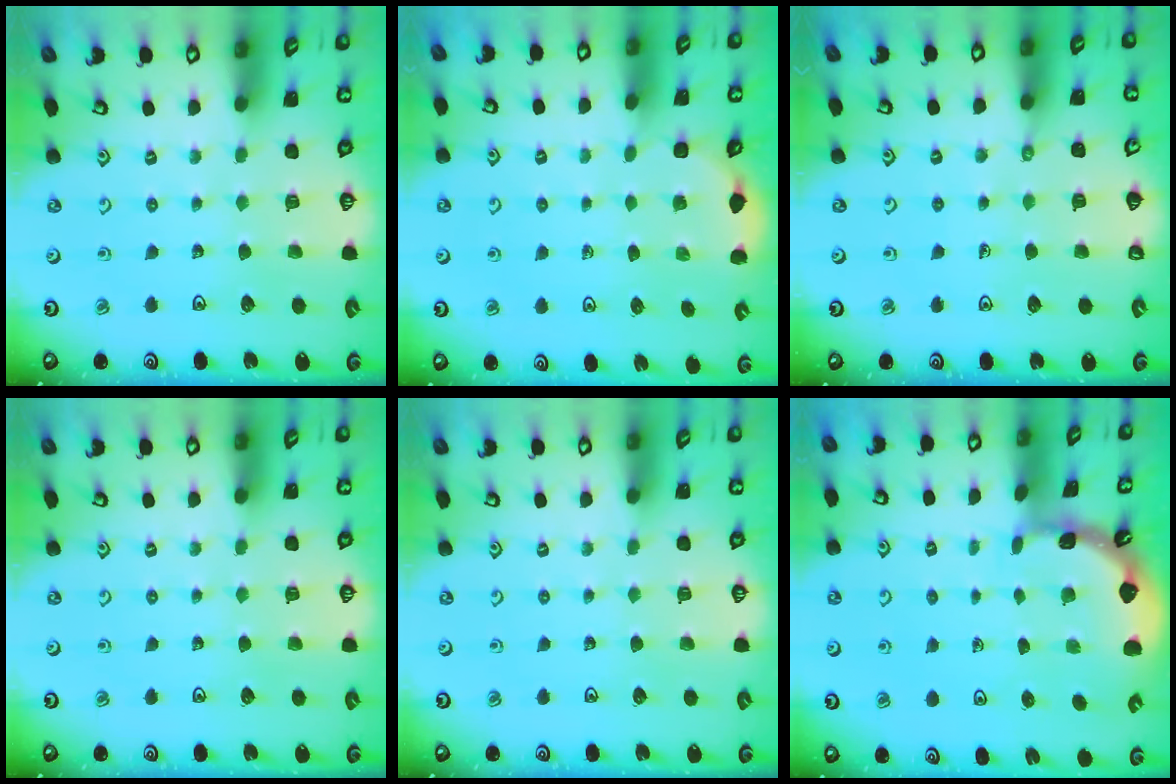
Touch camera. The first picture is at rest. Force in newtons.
{"total": 2.0, "press": 1.7, "slide": 1.1}
{"total": 2.7, "press": 2.7, "slide": 0.5}
{"total": 0.0}
{"total": 0.0}
{"total": 1.7, "press": 1.7, "slide": 0.1}